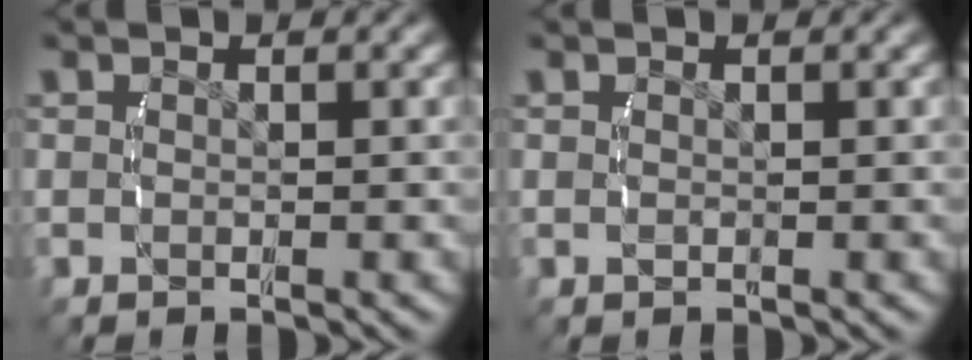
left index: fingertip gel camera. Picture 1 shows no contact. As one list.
[{"total": 0.0}]